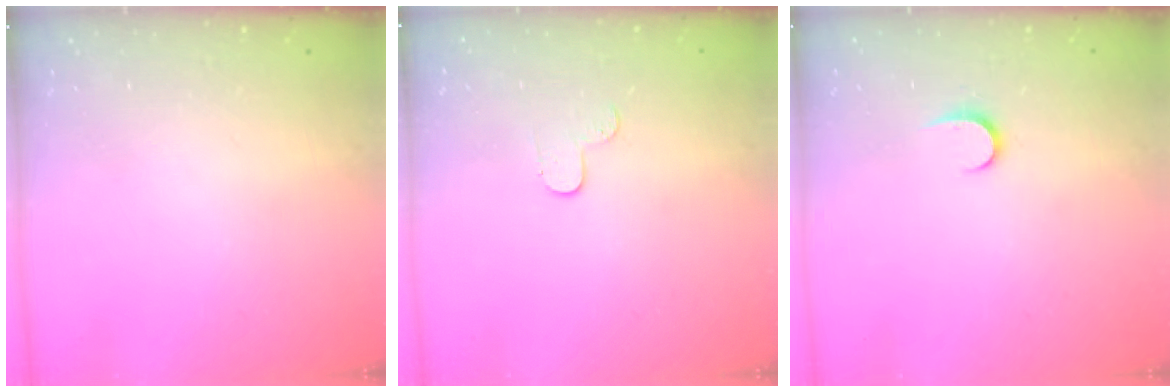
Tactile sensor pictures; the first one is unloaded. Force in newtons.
{"total": 4.3, "press": 4.2, "slide": 0.5}
{"total": 5.1, "press": 5.1, "slide": 0.5}